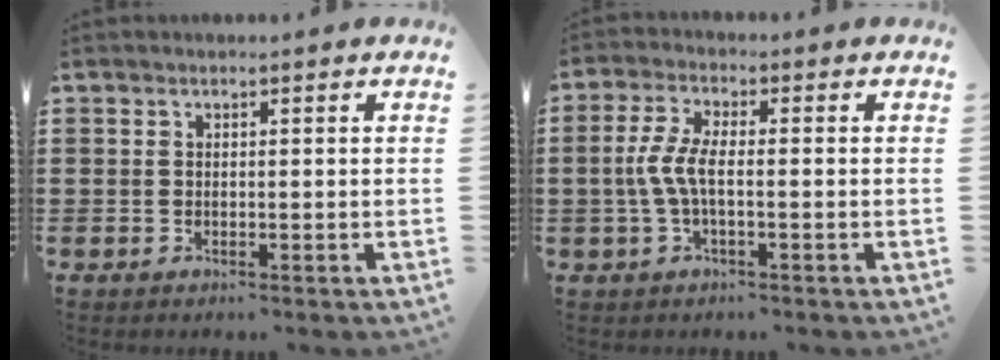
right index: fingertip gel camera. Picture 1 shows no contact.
{"total": 5.0, "force": [-0.9, 1.5, 4.7], "torque": [-0.120, -0.007, -0.029]}